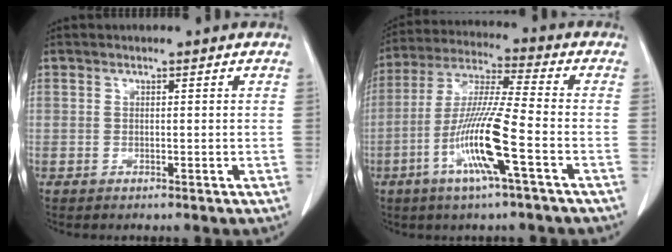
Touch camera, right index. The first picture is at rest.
{"total": 12.6, "force": [-4.7, -0.3, 11.7], "torque": [-0.238, -0.008, -0.096]}